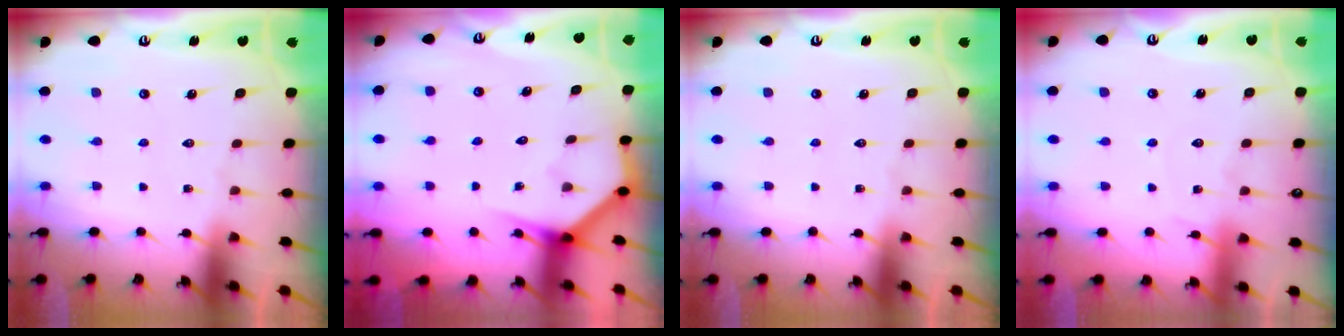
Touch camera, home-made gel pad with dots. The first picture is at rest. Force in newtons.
{"total": 3.8, "press": 3.8, "slide": 0.3}
{"total": 0.0}
{"total": 4.3, "press": 4.3, "slide": 0.5}